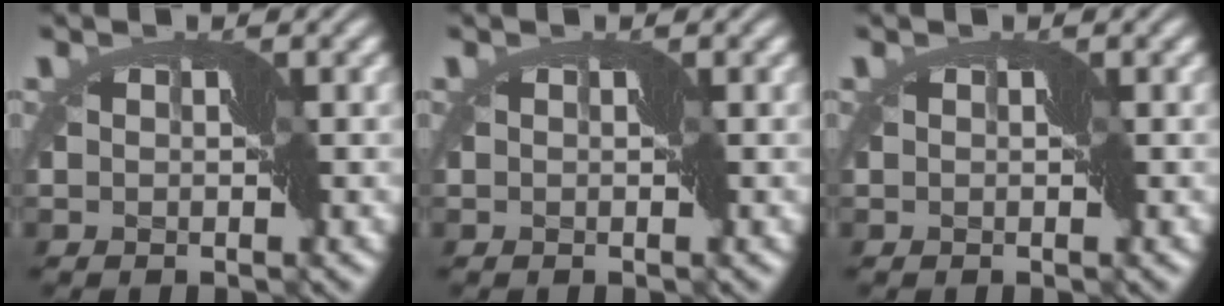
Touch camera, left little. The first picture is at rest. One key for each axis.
{"total": 0.0}
{"total": 0.0}